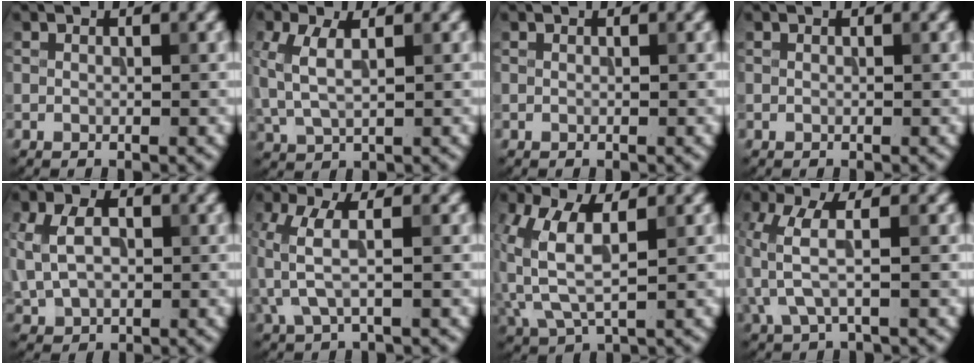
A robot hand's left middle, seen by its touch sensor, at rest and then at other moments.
{"total": 3.9, "force": [0.8, 2.0, 3.3], "torque": [-0.083, 0.005, 0.019]}
{"total": 0.0}
{"total": 0.0}
{"total": 6.0, "force": [0.9, 4.4, 4.0], "torque": [-0.099, 0.012, 0.018]}
{"total": 3.8, "force": [0.0, 1.3, 3.6], "torque": [-0.099, 0.003, -0.003]}
{"total": 5.8, "force": [0.8, 2.8, 5.0], "torque": [-0.128, 0.006, 0.017]}
{"total": 4.2, "force": [-0.2, 1.5, 3.9], "torque": [-0.108, 0.006, -0.007]}